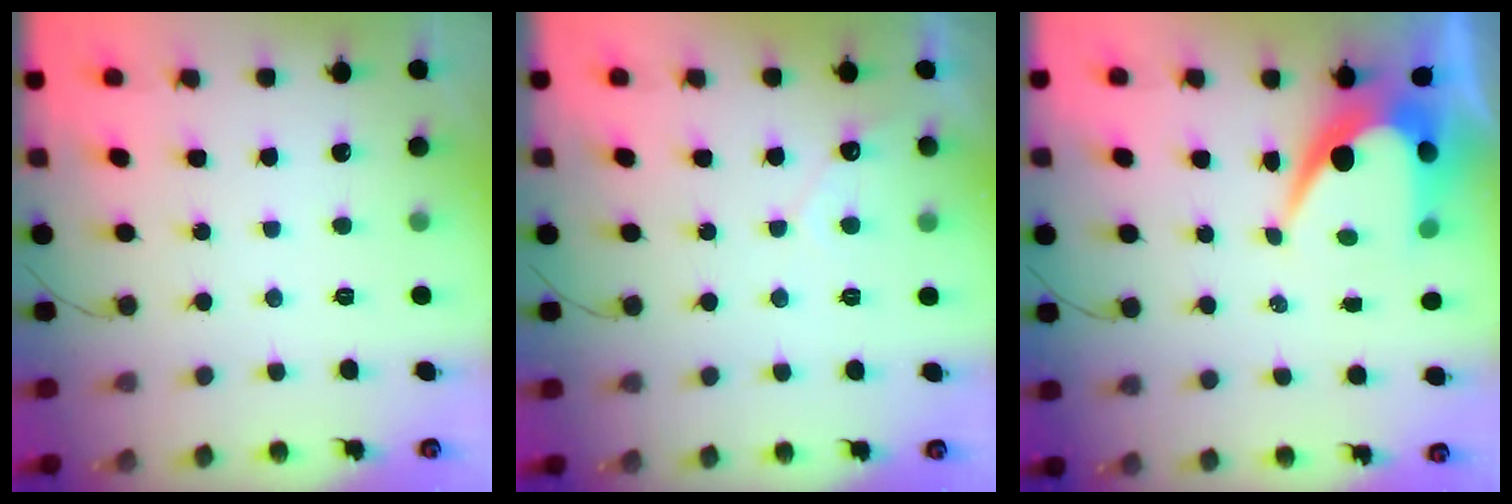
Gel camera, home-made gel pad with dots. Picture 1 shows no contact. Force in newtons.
{"total": 2.7, "press": 2.7, "slide": 0.1}
{"total": 8.2, "press": 8.2, "slide": 0.5}